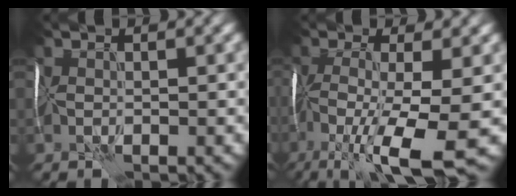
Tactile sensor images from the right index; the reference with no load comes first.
{"total": 10.6, "force": [-4.8, 2.5, 9.0], "torque": [-0.194, -0.011, -0.074]}